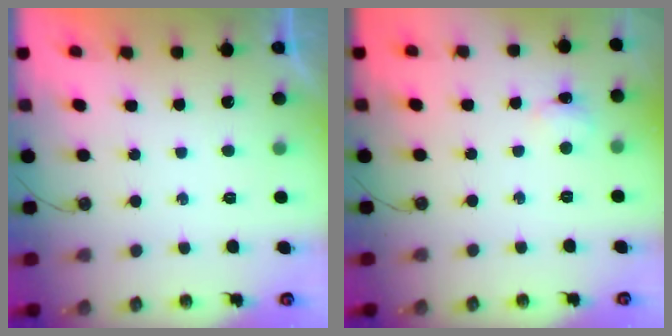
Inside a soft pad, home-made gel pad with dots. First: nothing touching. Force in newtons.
{"total": 2.7, "press": 2.6, "slide": 0.7}